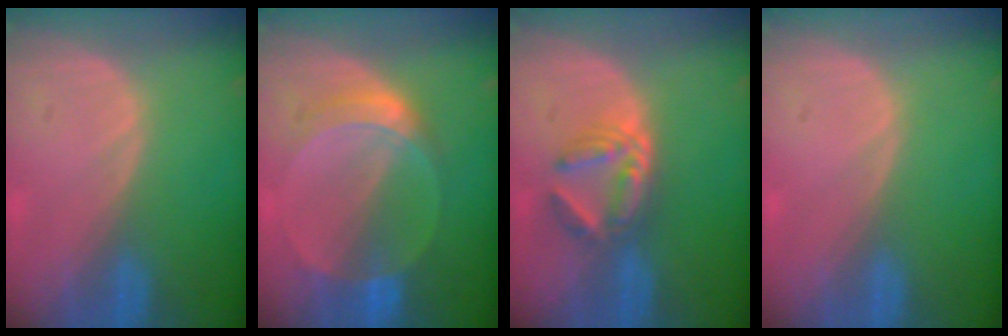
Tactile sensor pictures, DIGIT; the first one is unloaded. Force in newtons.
{"total": 6.1, "press": 5.6, "slide": 2.2}
{"total": 6.0, "press": 5.3, "slide": 2.8}
{"total": 0.0}